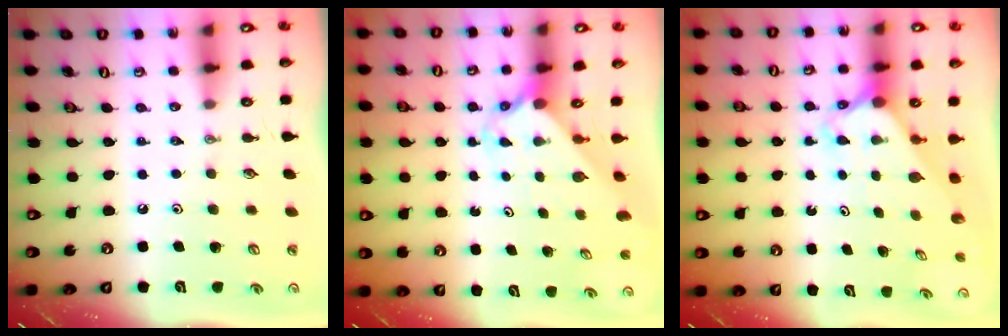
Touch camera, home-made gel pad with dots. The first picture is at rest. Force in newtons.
{"total": 2.0, "press": 2.0, "slide": 0.2}
{"total": 2.4, "press": 2.4, "slide": 0.2}